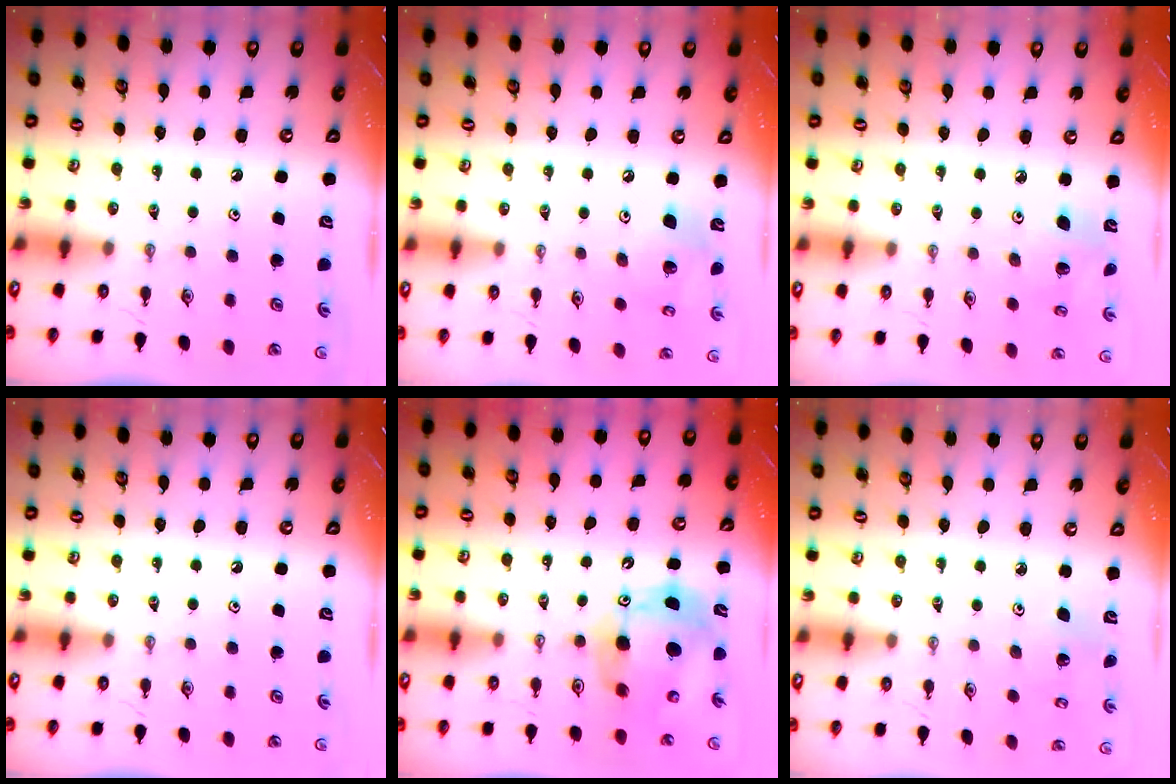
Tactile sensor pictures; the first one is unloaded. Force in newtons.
{"total": 10.5, "press": 10.2, "slide": 2.7}
{"total": 5.9, "press": 5.9, "slide": 0.3}
{"total": 0.0}
{"total": 13.9, "press": 13.8, "slide": 2.1}
{"total": 2.6, "press": 2.6, "slide": 0.2}